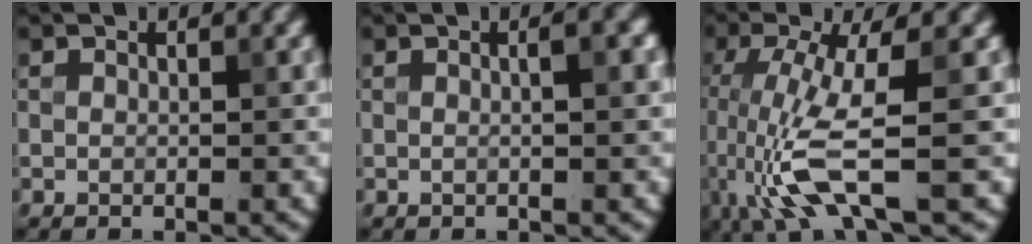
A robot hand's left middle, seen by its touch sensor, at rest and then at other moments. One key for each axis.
{"total": 2.3, "fx": 0.3, "fy": 0.6, "fz": 2.2, "tx": -0.025, "ty": 0.006, "tz": -0.002}
{"total": 7.2, "fx": -1.7, "fy": 1.5, "fz": 6.9, "tx": -0.161, "ty": -0.014, "tz": -0.030}